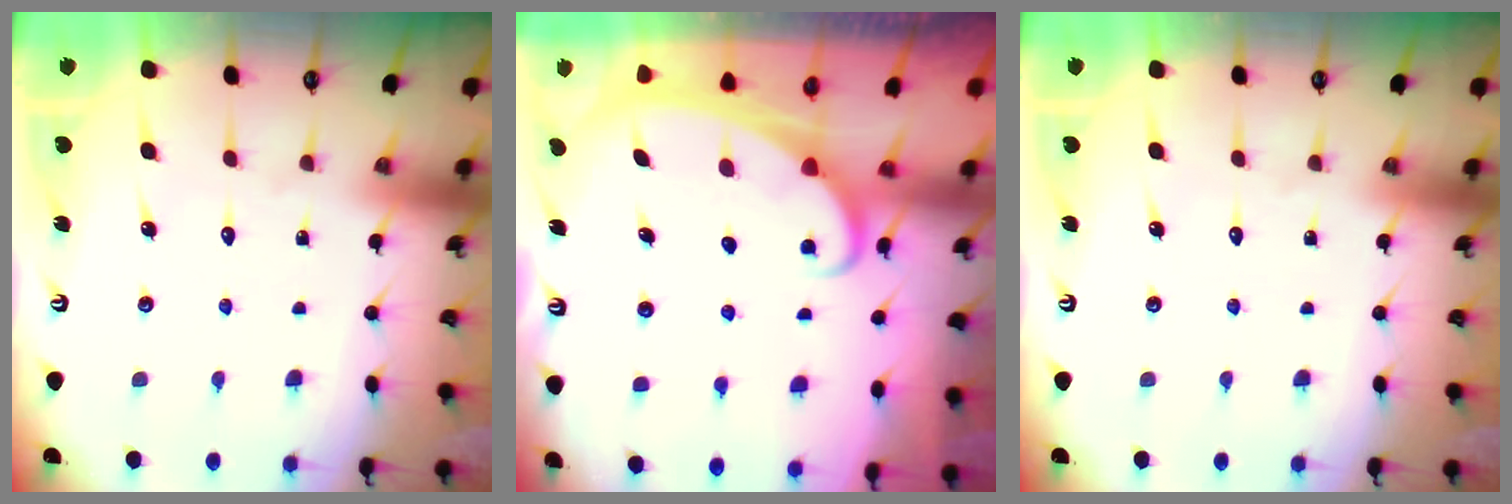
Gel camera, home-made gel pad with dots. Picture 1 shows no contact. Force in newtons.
{"total": 2.2, "press": 2.2, "slide": 0.3}
{"total": 0.0}